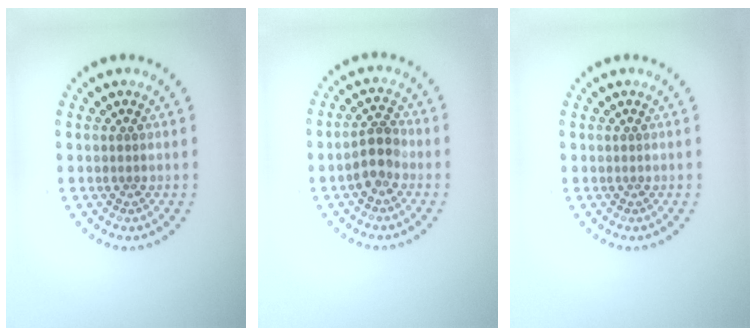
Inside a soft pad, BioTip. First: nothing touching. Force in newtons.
{"total": 2.9, "press": 2.7, "slide": 1.1}
{"total": 0.0}